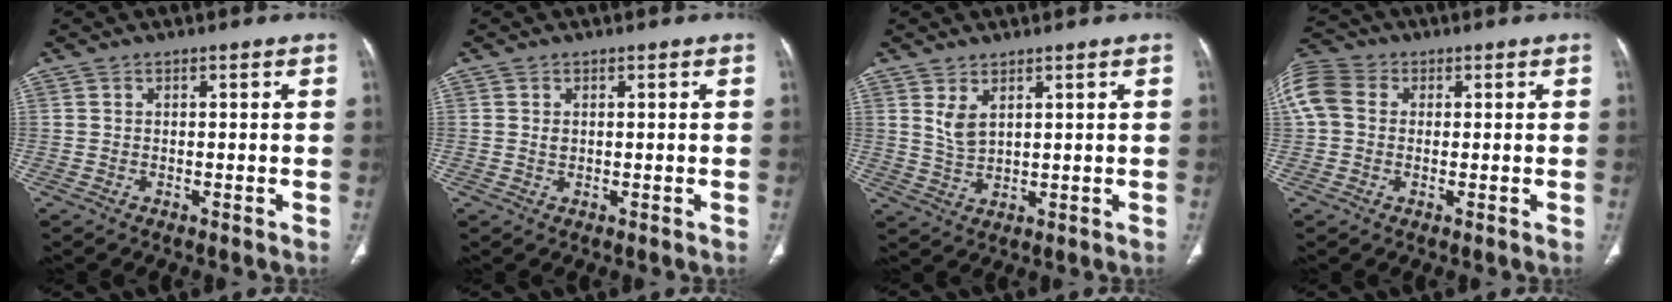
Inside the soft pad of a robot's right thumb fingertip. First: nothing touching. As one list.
[{"total": 1.1, "force": [0.2, 0.8, 0.7], "torque": [-0.012, -0.001, 0.007]}, {"total": 4.0, "force": [2.0, 2.0, 2.8], "torque": [-0.053, -0.015, 0.049]}, {"total": 12.3, "force": [2.2, 9.9, 6.8], "torque": [-0.169, 0.035, 0.037]}]